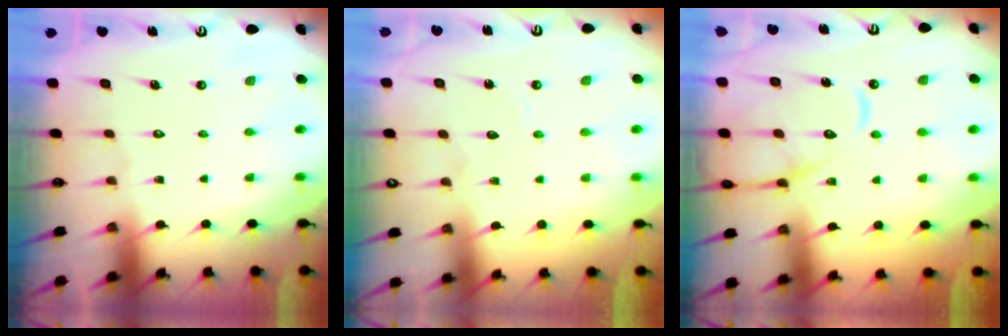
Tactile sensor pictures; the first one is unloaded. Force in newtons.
{"total": 3.7, "press": 3.7, "slide": 0.4}
{"total": 12.3, "press": 12.2, "slide": 1.3}